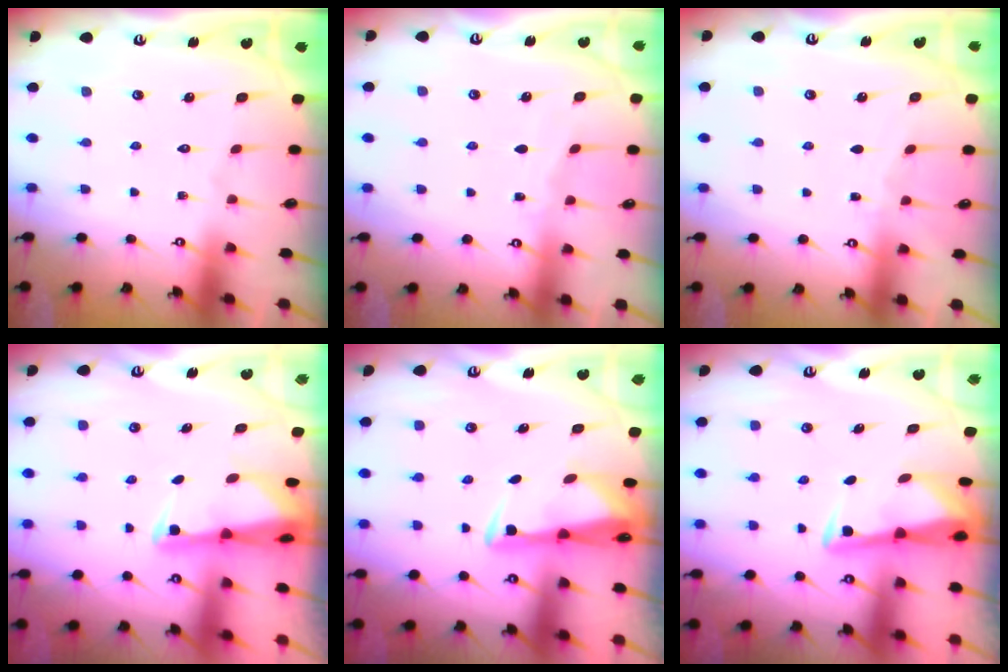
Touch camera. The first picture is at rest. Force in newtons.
{"total": 2.9, "press": 2.9, "slide": 0.1}
{"total": 2.9, "press": 2.8, "slide": 0.3}
{"total": 2.7, "press": 2.6, "slide": 0.5}
{"total": 2.9, "press": 2.8, "slide": 0.9}
{"total": 3.0, "press": 2.9, "slide": 0.4}